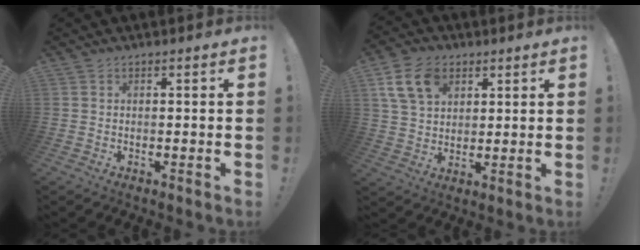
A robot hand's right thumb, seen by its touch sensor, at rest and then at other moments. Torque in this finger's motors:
{"motor_torque": [0.25, 0.47, 0.70, 0.21, 0.05]}